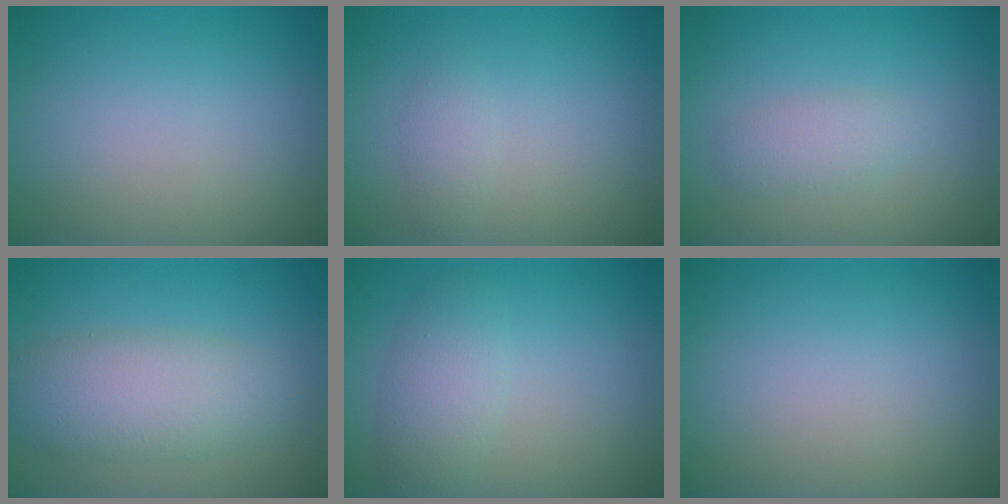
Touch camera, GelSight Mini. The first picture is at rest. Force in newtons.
{"total": 1.1, "press": 1.1, "slide": 0.0}
{"total": 1.7, "press": 1.7, "slide": 0.1}
{"total": 5.2, "press": 5.2, "slide": 0.1}
{"total": 2.9, "press": 2.9, "slide": 0.0}
{"total": 0.0}